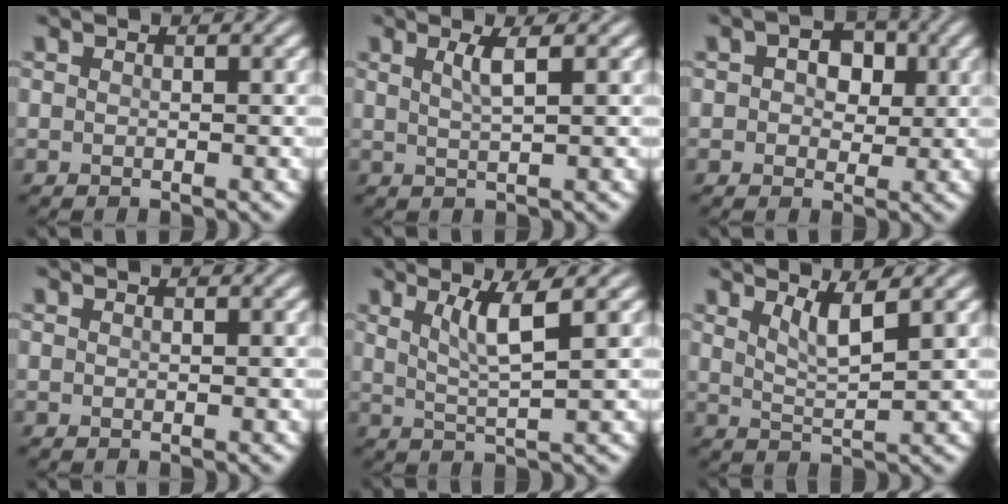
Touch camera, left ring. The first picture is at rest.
{"total": 2.1, "force": [0.8, 0.5, 1.9], "torque": [-0.030, 0.001, 0.011]}
{"total": 3.8, "force": [0.9, 2.7, 2.5], "torque": [-0.030, 0.005, 0.003]}
{"total": 0.0}
{"total": 3.6, "force": [1.5, 0.6, 3.2], "torque": [-0.057, -0.003, 0.033]}
{"total": 2.7, "force": [1.7, 0.5, 2.1], "torque": [-0.033, -0.006, 0.034]}